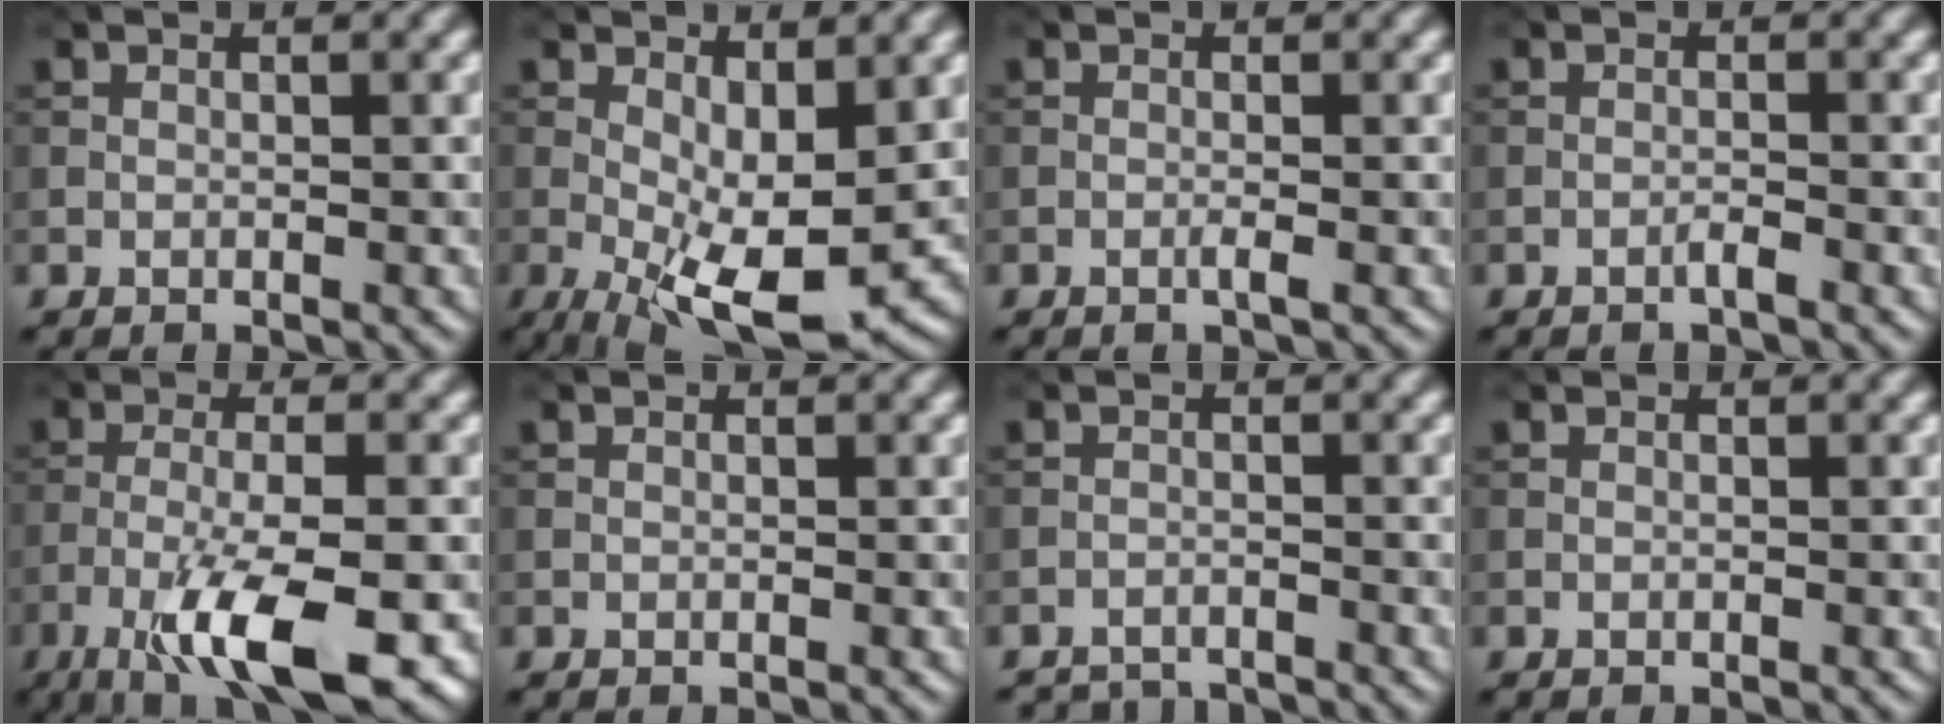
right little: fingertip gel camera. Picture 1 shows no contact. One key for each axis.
{"total": 9.3, "fx": -1.3, "fy": 3.8, "fz": 8.4, "tx": -0.150, "ty": -0.012, "tz": -0.019}
{"total": 0.8, "fx": -0.3, "fy": 0.0, "fz": 0.7, "tx": -0.016, "ty": -0.001, "tz": -0.008}
{"total": 0.9, "fx": -0.6, "fy": 0.1, "fz": 0.6, "tx": -0.013, "ty": 0.004, "tz": -0.013}
{"total": 10.4, "fx": -5.4, "fy": 2.7, "fz": 8.4, "tx": -0.154, "ty": -0.011, "tz": -0.097}
{"total": 0.0}
{"total": 3.7, "fx": -3.7, "fy": 0.3, "fz": 0.2, "tx": -0.009, "ty": -0.005, "tz": -0.060}
{"total": 0.0}